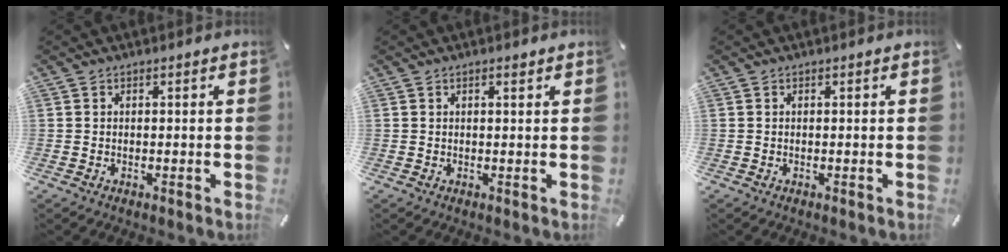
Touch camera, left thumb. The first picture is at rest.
{"total": 0.8, "force": [0.5, 0.1, 0.6], "torque": [-0.011, 0.000, 0.008]}
{"total": 0.0}